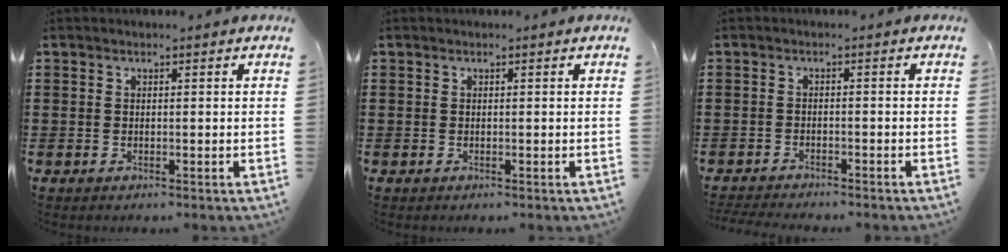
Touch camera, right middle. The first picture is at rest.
{"total": 0.0}
{"total": 2.1, "force": [-2.1, 0.0, 0.1], "torque": [-0.007, -0.001, -0.044]}